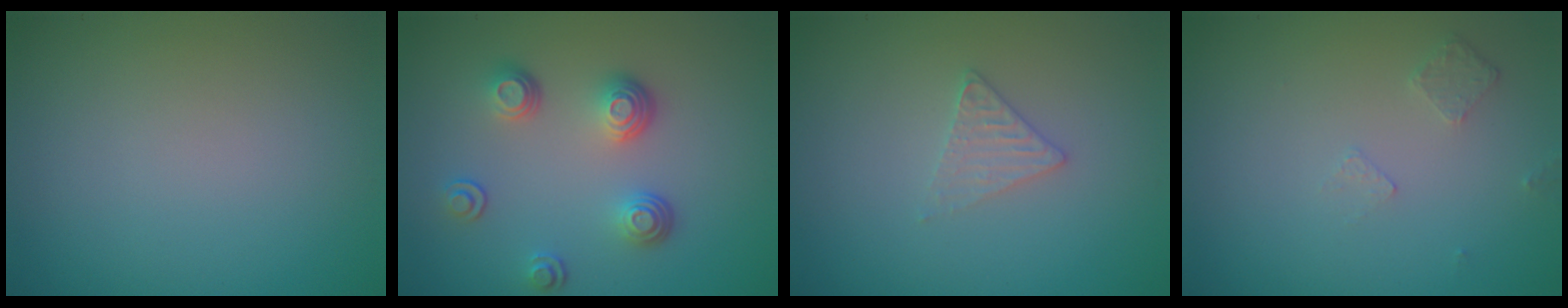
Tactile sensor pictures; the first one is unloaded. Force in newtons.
{"total": 3.6, "press": 2.8, "slide": 2.3}
{"total": 1.6, "press": 1.6, "slide": 0.2}
{"total": 0.8, "press": 0.6, "slide": 0.5}